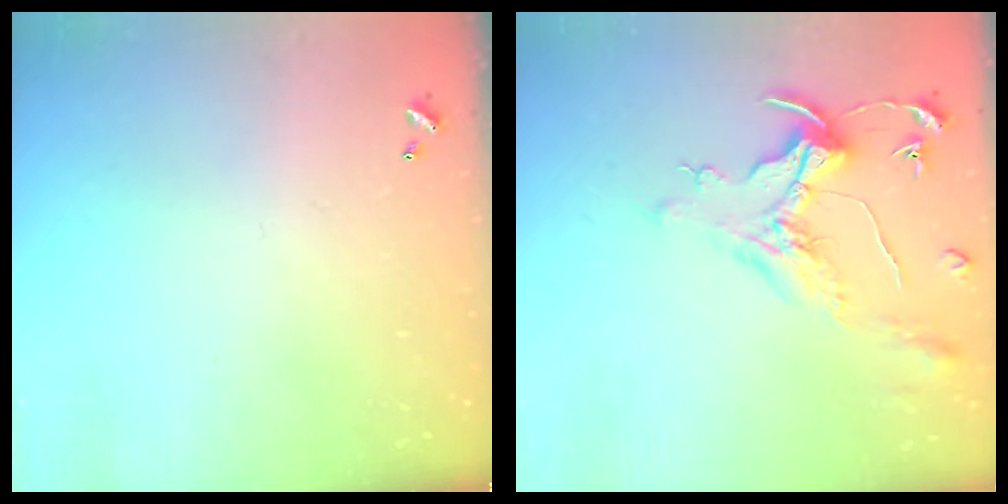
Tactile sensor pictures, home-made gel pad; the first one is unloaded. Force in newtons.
{"total": 1.5, "press": 1.3, "slide": 0.7}